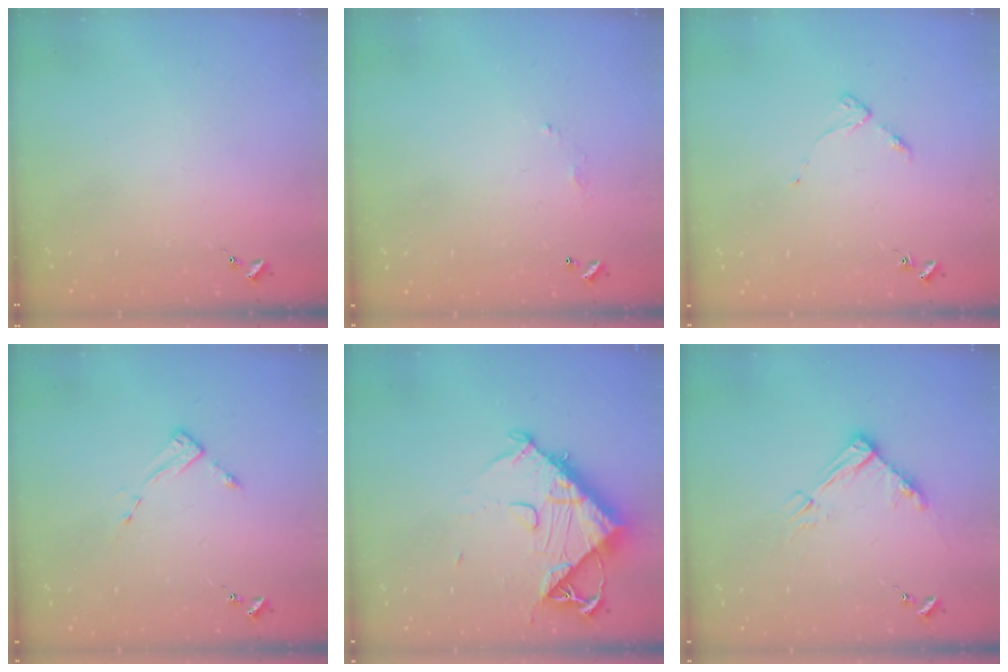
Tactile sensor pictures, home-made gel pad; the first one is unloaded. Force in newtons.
{"total": 3.6, "press": 3.6, "slide": 0.1}
{"total": 3.3, "press": 3.3, "slide": 0.4}
{"total": 2.6, "press": 2.6, "slide": 0.4}
{"total": 12.5, "press": 12.5, "slide": 1.3}
{"total": 9.8, "press": 9.8, "slide": 1.0}